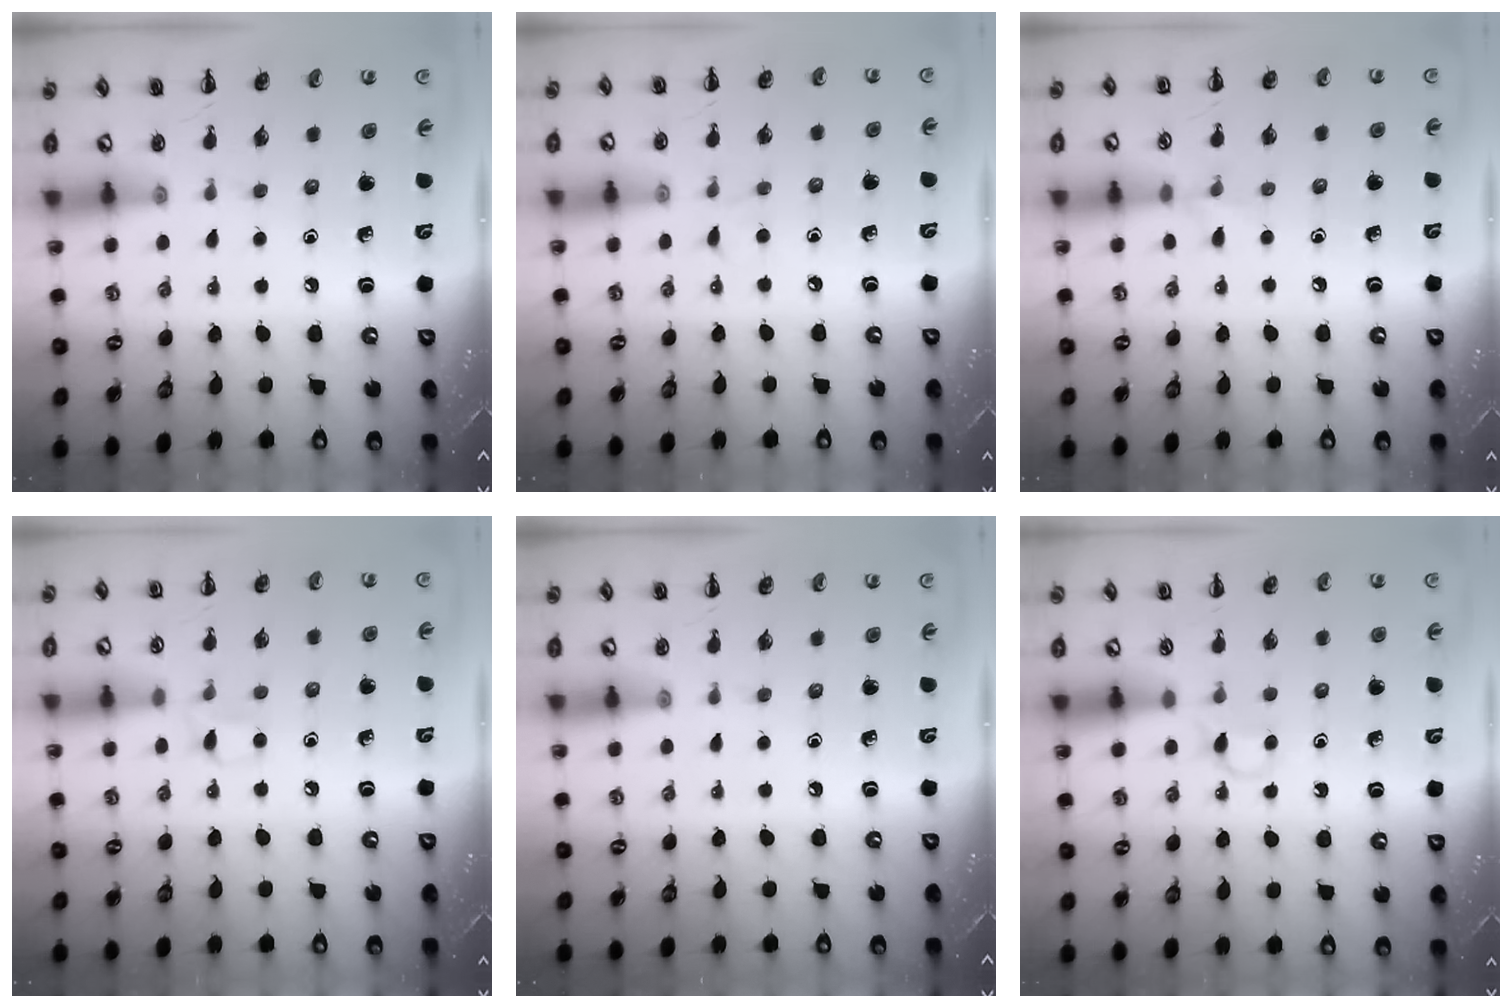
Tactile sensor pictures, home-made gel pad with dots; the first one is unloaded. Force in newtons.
{"total": 4.4, "press": 4.2, "slide": 1.4}
{"total": 4.6, "press": 4.2, "slide": 1.7}
{"total": 3.7, "press": 3.5, "slide": 1.2}
{"total": 0.0}
{"total": 2.8, "press": 2.7, "slide": 0.8}